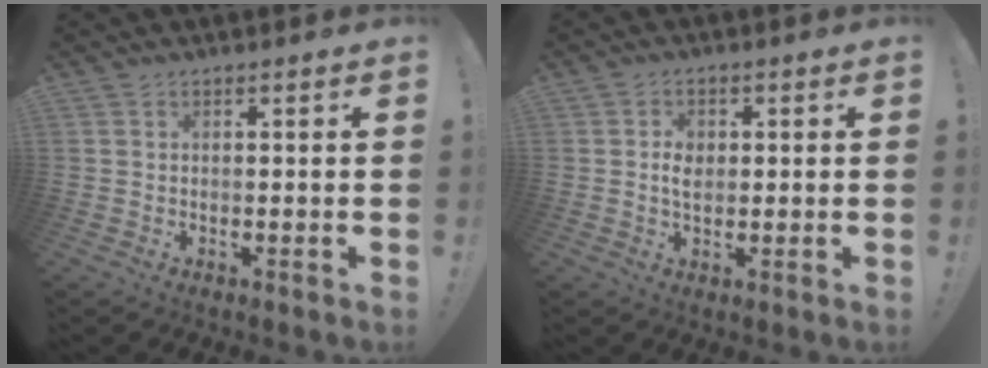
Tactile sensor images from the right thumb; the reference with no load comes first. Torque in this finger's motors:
{"motor_torque": [0.03, -0.03, 0.00, 0.01, 0.00]}